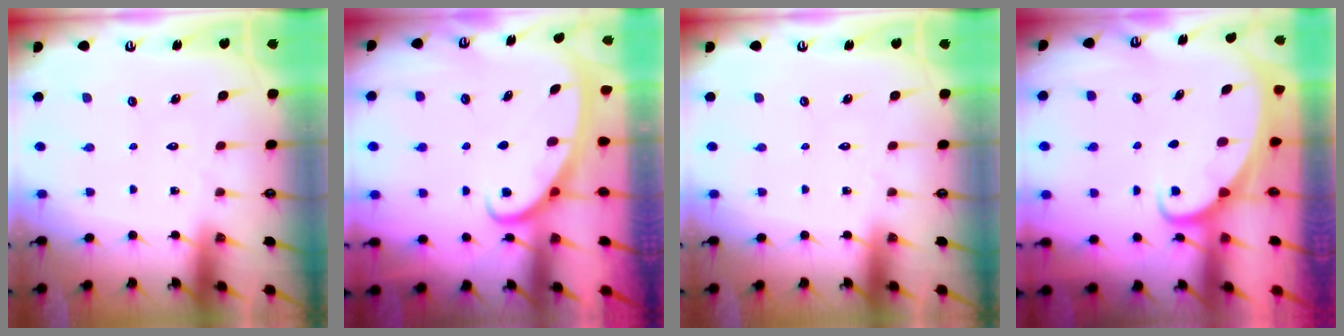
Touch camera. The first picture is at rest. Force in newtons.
{"total": 2.7, "press": 2.7, "slide": 0.4}
{"total": 0.0}
{"total": 2.4, "press": 2.4, "slide": 0.2}